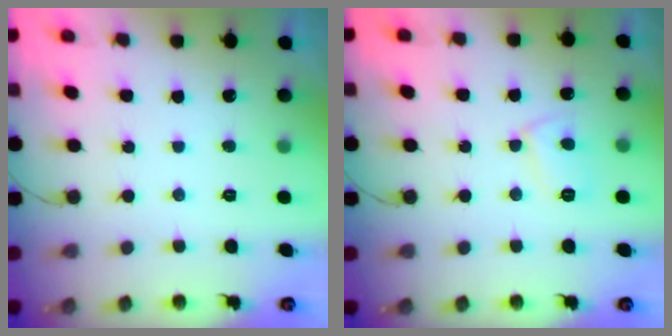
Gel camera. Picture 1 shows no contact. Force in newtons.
{"total": 6.1, "press": 6.1, "slide": 0.6}